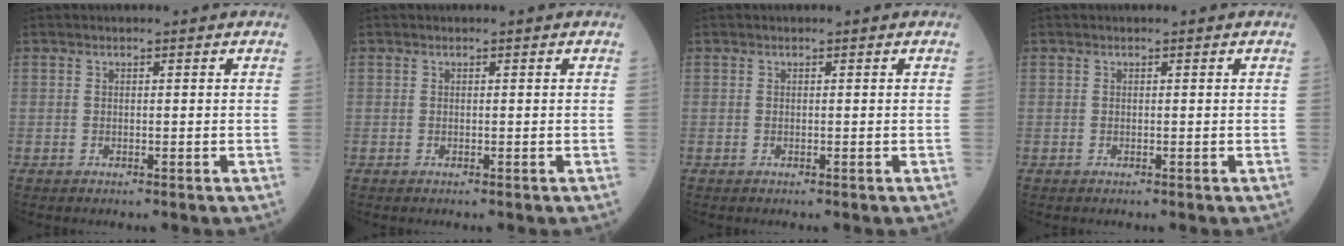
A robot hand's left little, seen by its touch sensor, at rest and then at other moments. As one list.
[{"total": 0.0}, {"total": 0.0}, {"total": 0.0}]